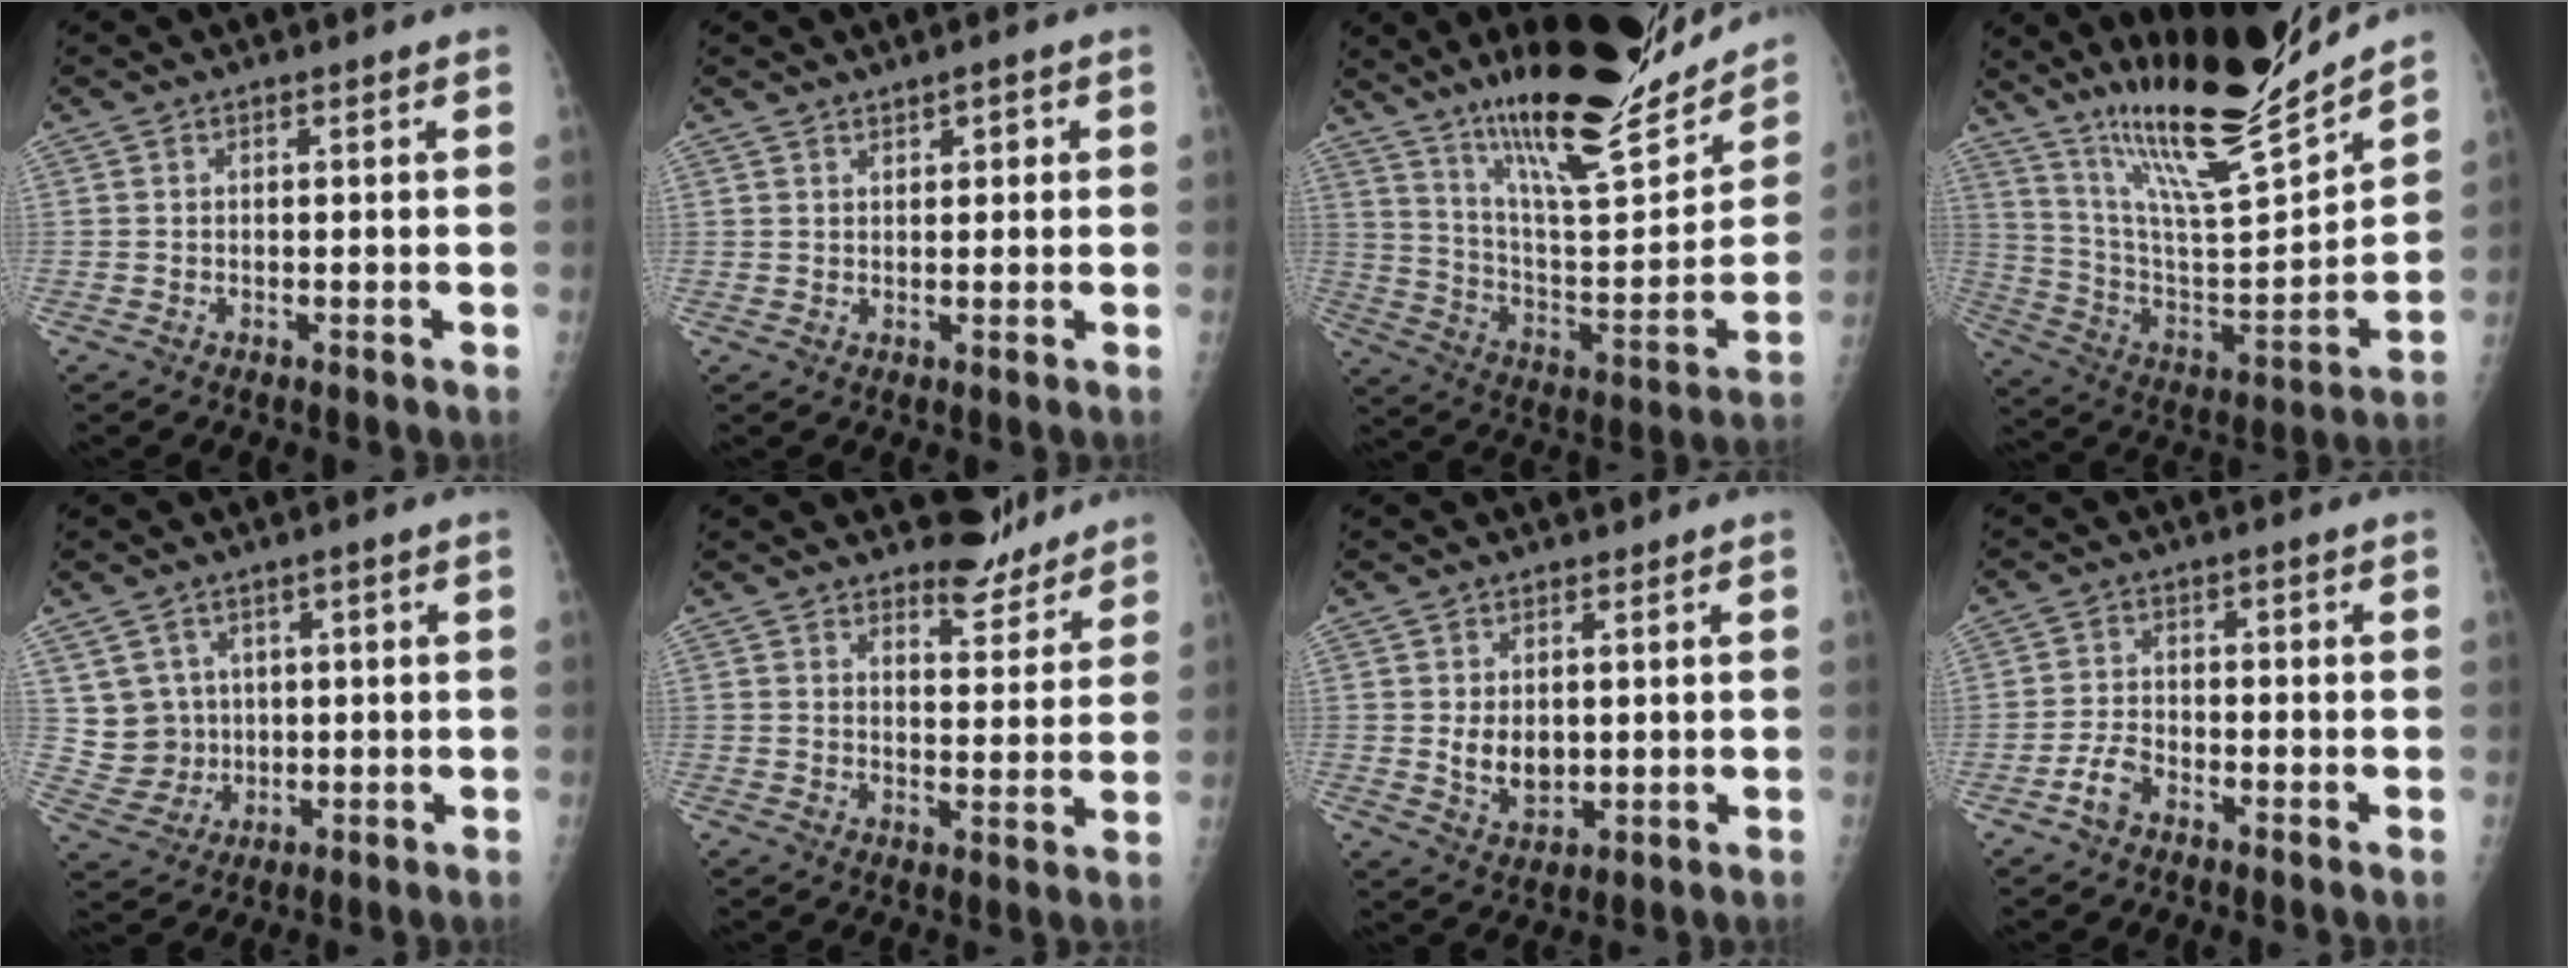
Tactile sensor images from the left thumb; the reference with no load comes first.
{"total": 1.9, "force": [1.0, 1.4, 0.7], "torque": [0.006, -0.002, 0.011]}
{"total": 25.4, "force": [19.2, 5.8, 15.6], "torque": [-0.213, -0.096, 0.315]}
{"total": 22.3, "force": [18.4, 2.2, 12.4], "torque": [-0.182, -0.102, 0.325]}
{"total": 7.3, "force": [1.6, 7.0, 1.3], "torque": [0.011, -0.004, 0.039]}
{"total": 6.2, "force": [5.7, 2.2, 0.8], "torque": [0.012, -0.053, 0.083]}
{"total": 5.7, "force": [0.5, 4.2, 3.8], "torque": [-0.043, -0.011, 0.021]}
{"total": 3.9, "force": [-2.6, 2.0, 2.1], "torque": [-0.038, 0.017, -0.052]}